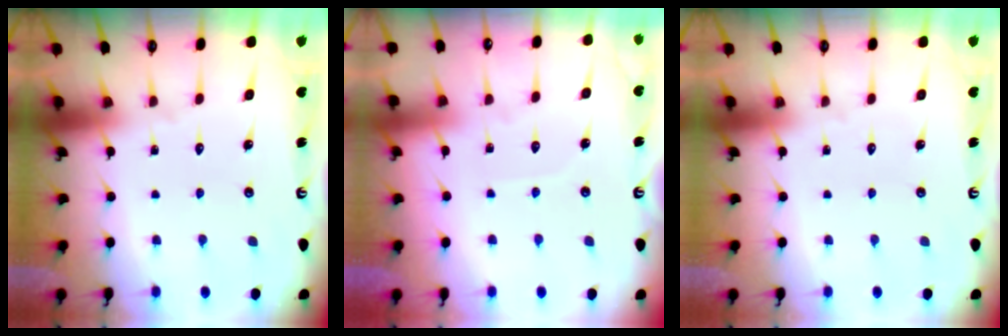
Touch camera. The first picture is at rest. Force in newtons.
{"total": 2.3, "press": 2.3, "slide": 0.4}
{"total": 0.0}